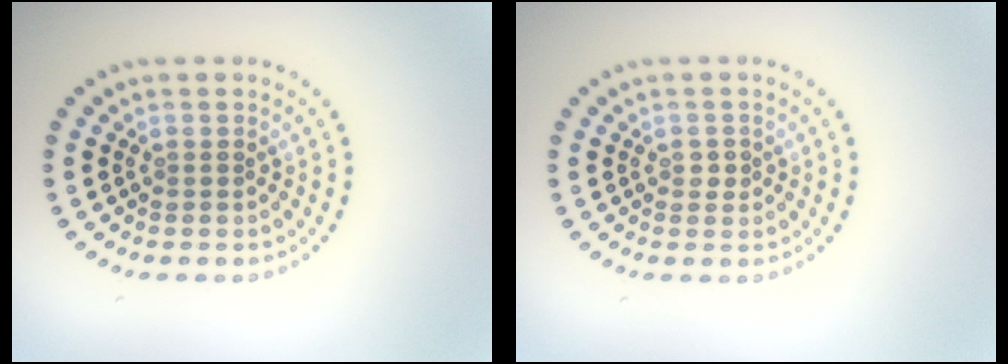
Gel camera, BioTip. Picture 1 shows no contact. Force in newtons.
{"total": 0.9, "press": 0.9, "slide": 0.2}